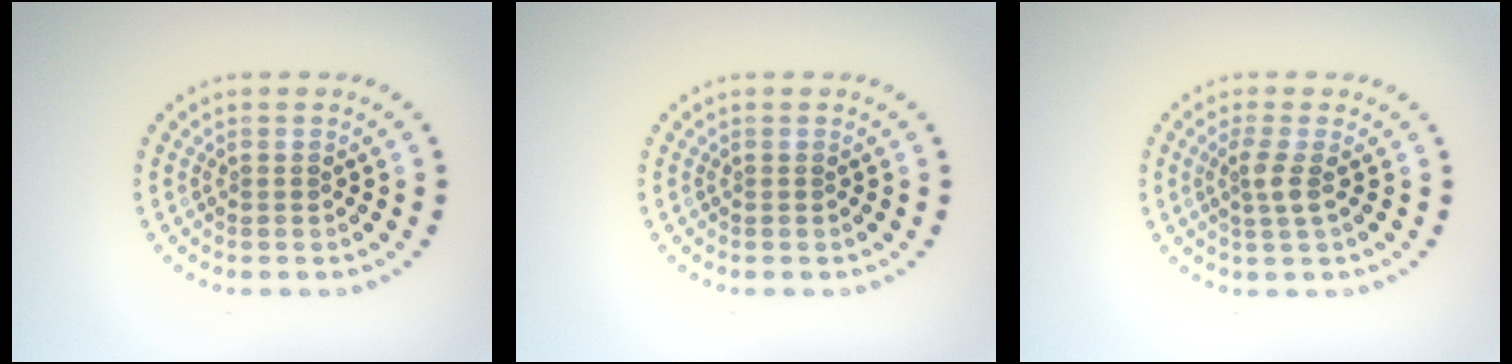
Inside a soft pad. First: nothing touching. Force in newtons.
{"total": 0.0}
{"total": 1.8, "press": 1.4, "slide": 1.2}